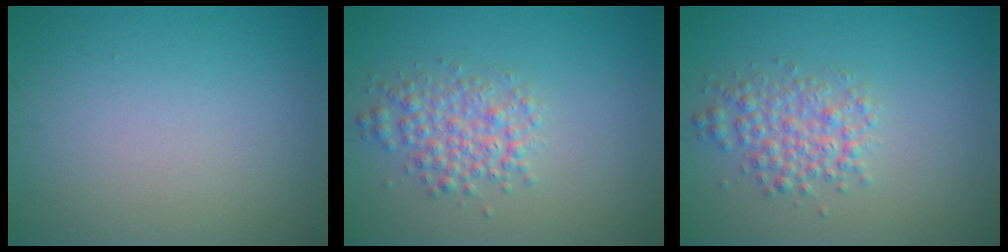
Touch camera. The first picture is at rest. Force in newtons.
{"total": 3.1, "press": 3.1, "slide": 0.1}
{"total": 3.1, "press": 3.1, "slide": 0.1}